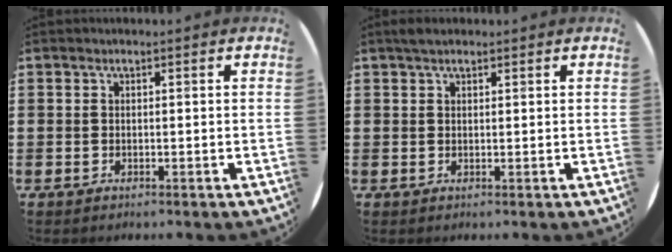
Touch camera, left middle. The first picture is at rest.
{"total": 1.4, "force": [1.2, 0.7, 0.4], "torque": [-0.002, 0.002, 0.020]}